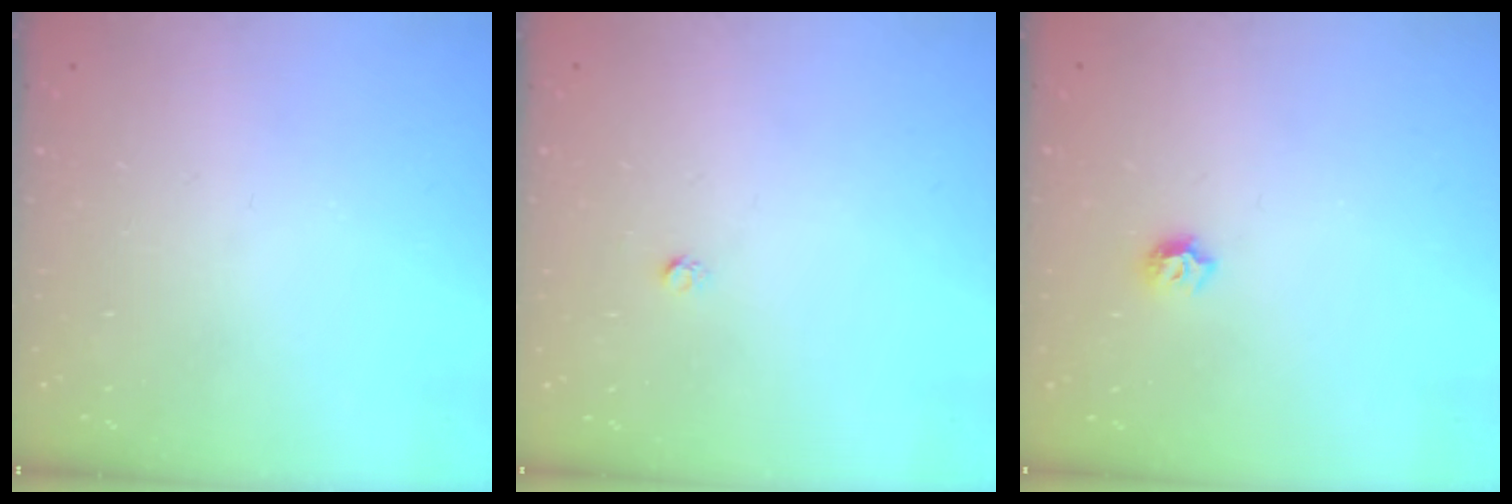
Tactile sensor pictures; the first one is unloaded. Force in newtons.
{"total": 1.6, "press": 1.5, "slide": 0.1}
{"total": 5.5, "press": 5.4, "slide": 0.7}